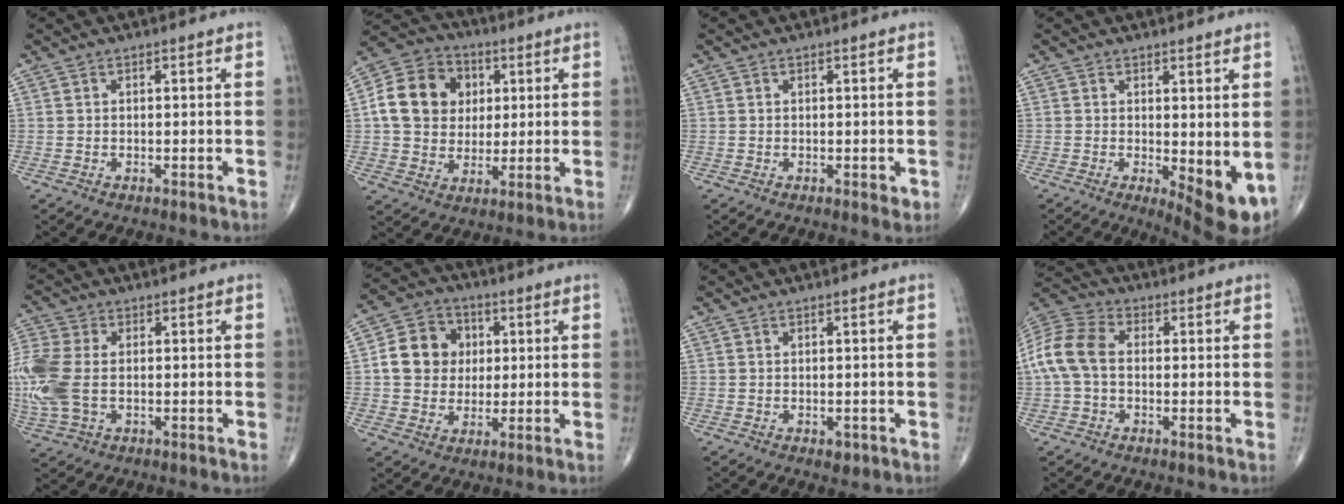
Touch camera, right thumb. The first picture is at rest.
{"total": 14.6, "force": [2.6, 12.2, 7.6], "torque": [-0.111, 0.008, 0.041]}
{"total": 1.3, "force": [-0.1, 0.7, 1.1], "torque": [-0.011, -0.003, -0.002]}
{"total": 8.2, "force": [-0.7, 3.0, 7.6], "torque": [-0.097, -0.020, 0.000]}
{"total": 13.6, "force": [-0.6, 8.5, 10.5], "torque": [-0.292, 0.003, -0.006]}
{"total": 11.3, "force": [1.5, 9.8, 5.3], "torque": [-0.061, 0.009, 0.020]}
{"total": 1.4, "force": [-0.5, 1.0, 0.9], "torque": [-0.007, -0.001, -0.004]}
{"total": 10.9, "force": [-0.2, 7.4, 8.0], "torque": [-0.172, 0.029, -0.012]}